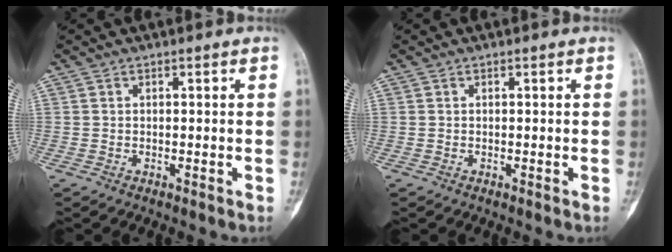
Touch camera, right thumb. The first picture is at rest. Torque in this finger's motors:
{"motor_torque": [0.17, 0.16, 0.00, 0.00, 0.00]}